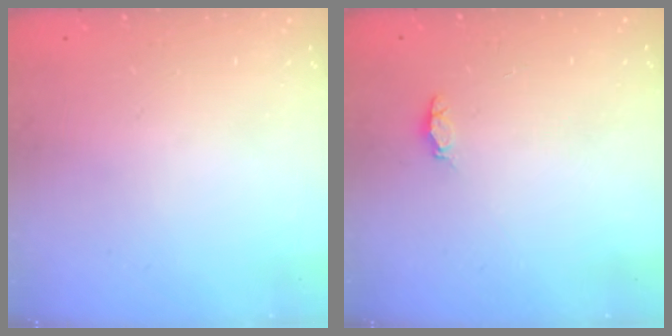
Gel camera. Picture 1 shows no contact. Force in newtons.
{"total": 1.2, "press": 1.1, "slide": 0.4}